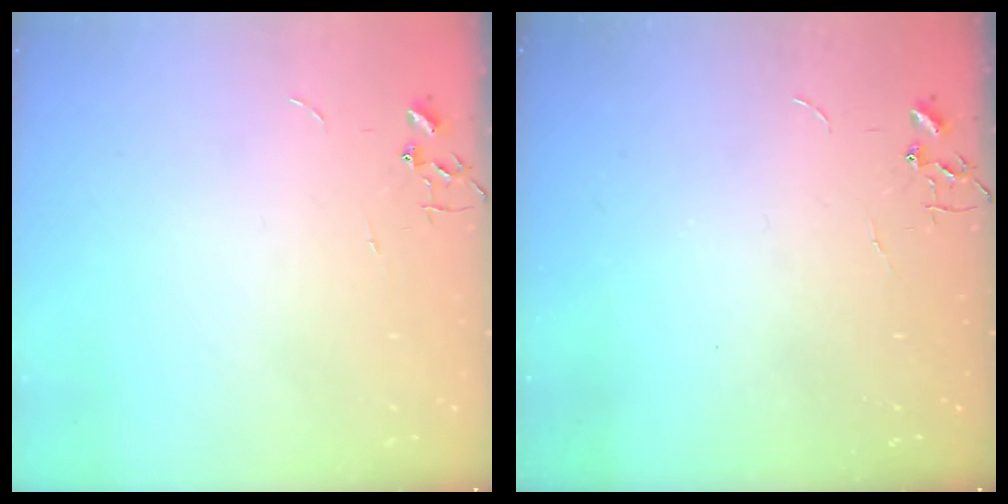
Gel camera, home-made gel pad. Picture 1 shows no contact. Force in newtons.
{"total": 0.0}